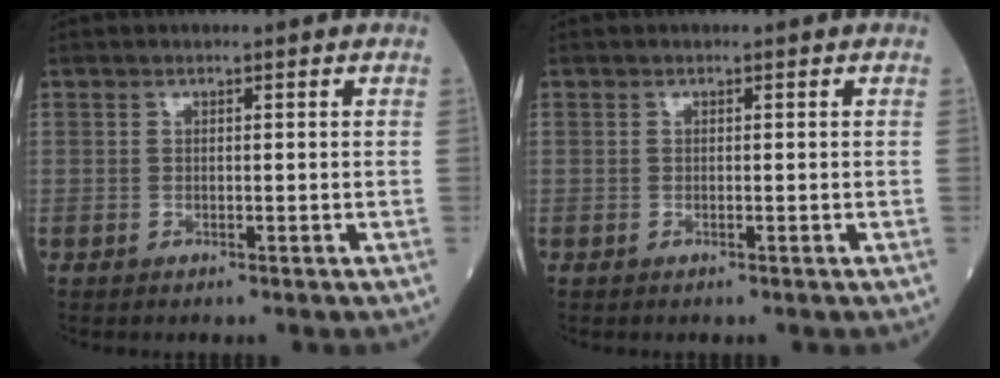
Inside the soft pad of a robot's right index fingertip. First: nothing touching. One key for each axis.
{"total": 0.0}